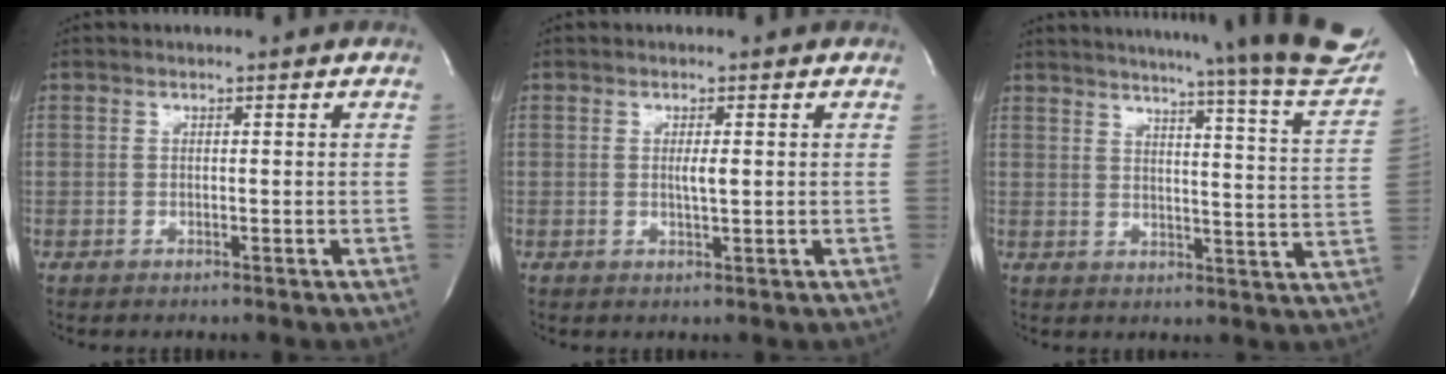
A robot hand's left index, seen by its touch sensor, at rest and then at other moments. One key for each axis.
{"total": 1.6, "fx": 0.2, "fy": 0.1, "fz": 1.6, "tx": -0.032, "ty": -0.002, "tz": 0.004}
{"total": 27.6, "fx": 24.4, "fy": -0.1, "fz": 13.0, "tx": -0.189, "ty": -0.090, "tz": 0.287}